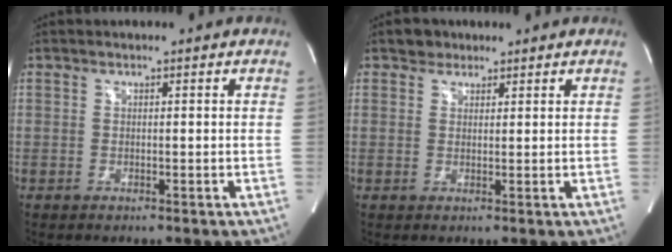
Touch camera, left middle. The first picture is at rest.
{"total": 2.1, "force": [1.5, 1.5, 0.1], "torque": [-0.001, 0.008, 0.021]}